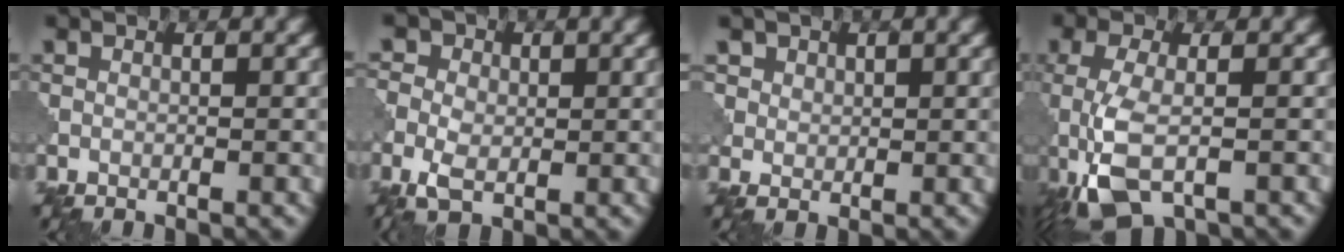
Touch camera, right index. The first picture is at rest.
{"total": 4.9, "force": [-0.3, 3.8, 3.1], "torque": [-0.053, 0.010, -0.015]}
{"total": 3.1, "force": [1.7, 2.4, 1.0], "torque": [-0.037, -0.003, 0.042]}
{"total": 6.5, "force": [-2.3, 2.6, 5.5], "torque": [-0.134, -0.008, -0.048]}